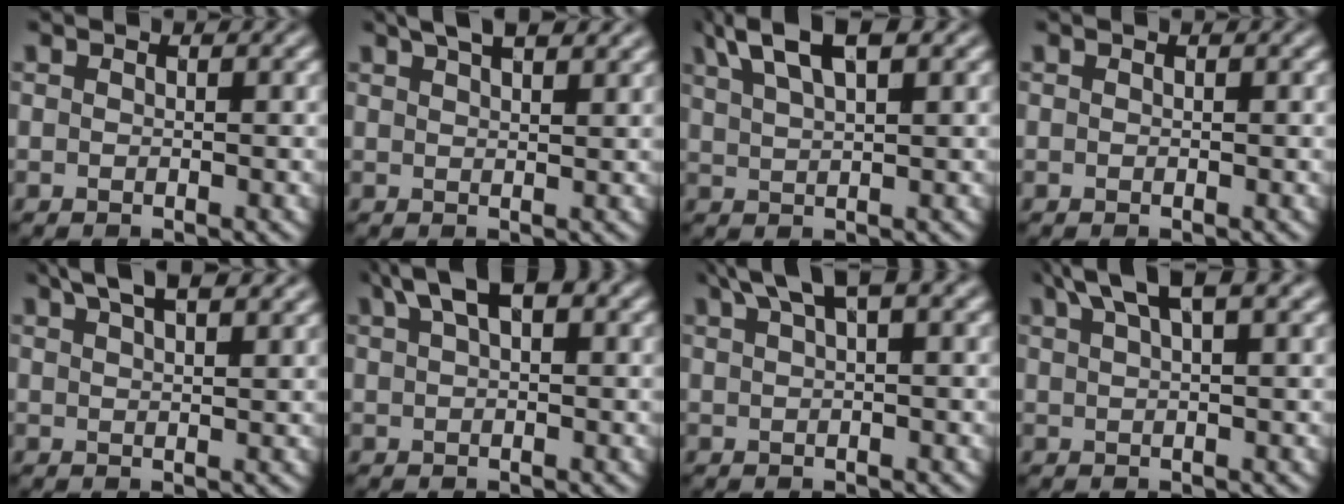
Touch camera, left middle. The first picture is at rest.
{"total": 4.9, "force": [3.5, 1.6, 3.0], "torque": [-0.023, 0.021, 0.032]}
{"total": 5.6, "force": [3.6, 1.6, 4.0], "torque": [-0.070, 0.015, 0.065]}
{"total": 0.0}
{"total": 5.6, "force": [4.0, 1.7, 3.5], "torque": [-0.032, 0.024, 0.040]}
{"total": 4.7, "force": [2.6, 1.8, 3.5], "torque": [-0.058, 0.017, 0.043]}
{"total": 4.2, "force": [2.7, 0.8, 3.0], "torque": [-0.049, 0.019, 0.049]}
{"total": 4.7, "force": [3.2, 0.9, 3.4], "torque": [-0.049, 0.017, 0.054]}